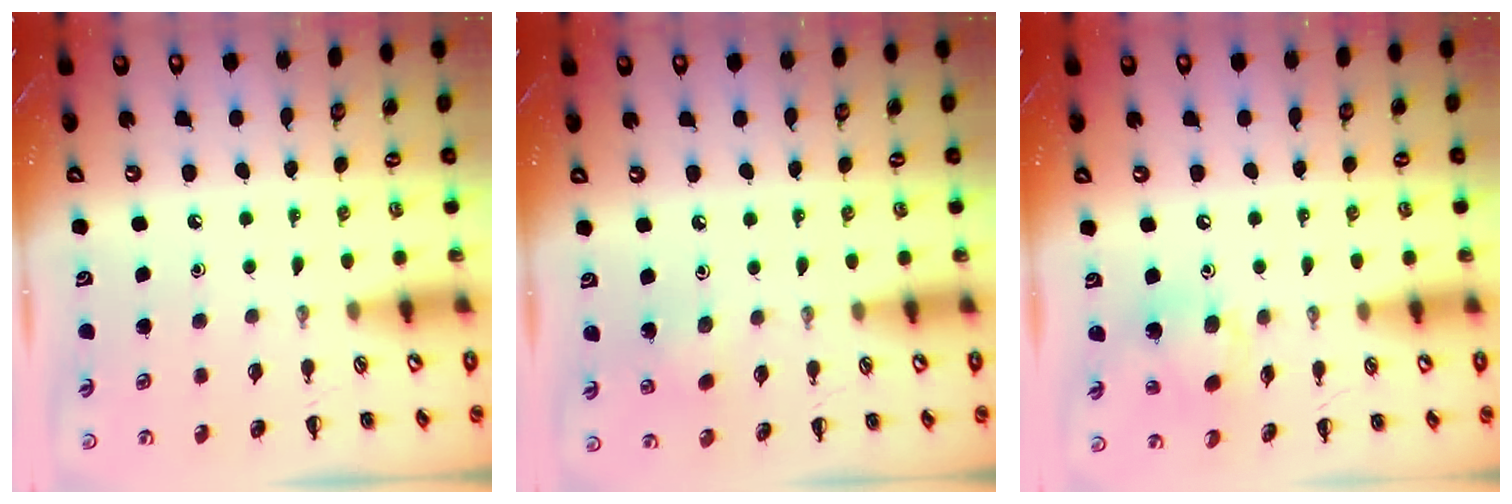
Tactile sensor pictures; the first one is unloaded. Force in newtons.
{"total": 2.7, "press": 2.6, "slide": 0.8}
{"total": 11.1, "press": 10.7, "slide": 2.6}